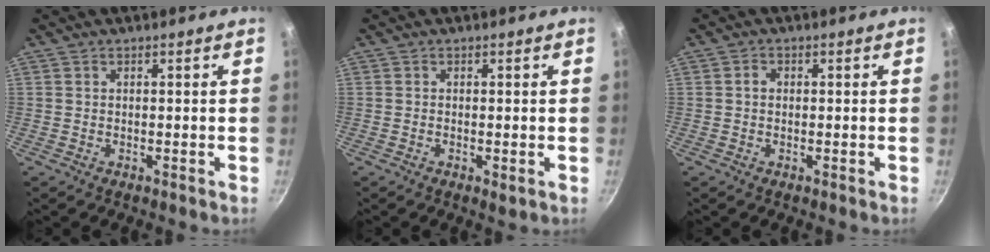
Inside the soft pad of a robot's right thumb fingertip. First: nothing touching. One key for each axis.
{"total": 1.1, "fx": -0.2, "fy": 0.4, "fz": 1.0, "tx": -0.020, "ty": -0.005, "tz": -0.005}
{"total": 1.4, "fx": 0.1, "fy": 1.1, "fz": 0.8, "tx": -0.013, "ty": 0.007, "tz": -0.001}